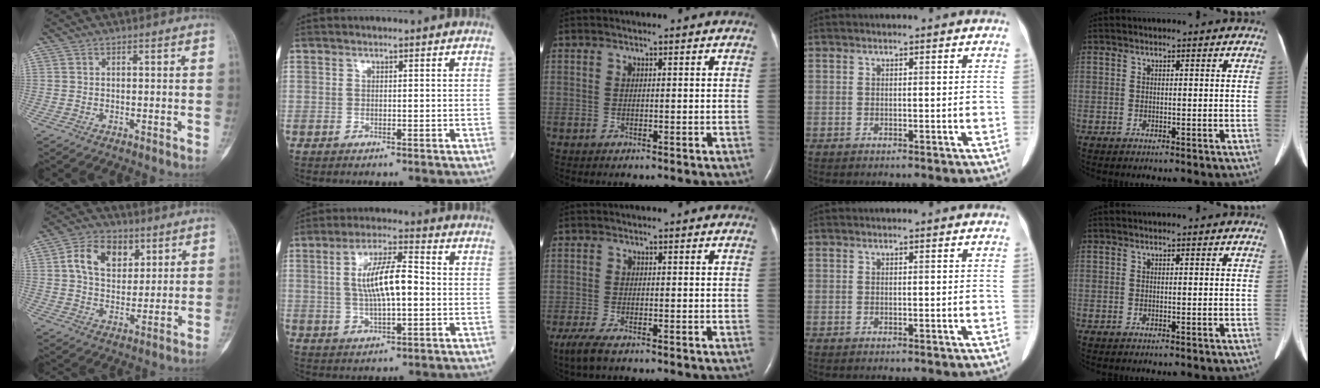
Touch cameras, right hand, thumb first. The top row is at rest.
{"thumb": {"total": 10.3, "force": [3.7, 7.1, 6.5], "torque": [-0.080, -0.008, 0.064]}, "index": {"total": 9.5, "force": [0.5, 2.4, 9.2], "torque": [-0.173, 0.015, 0.009]}, "middle": {"total": 3.9, "force": [-2.7, 0.9, 2.6], "torque": [-0.060, -0.013, -0.046]}}